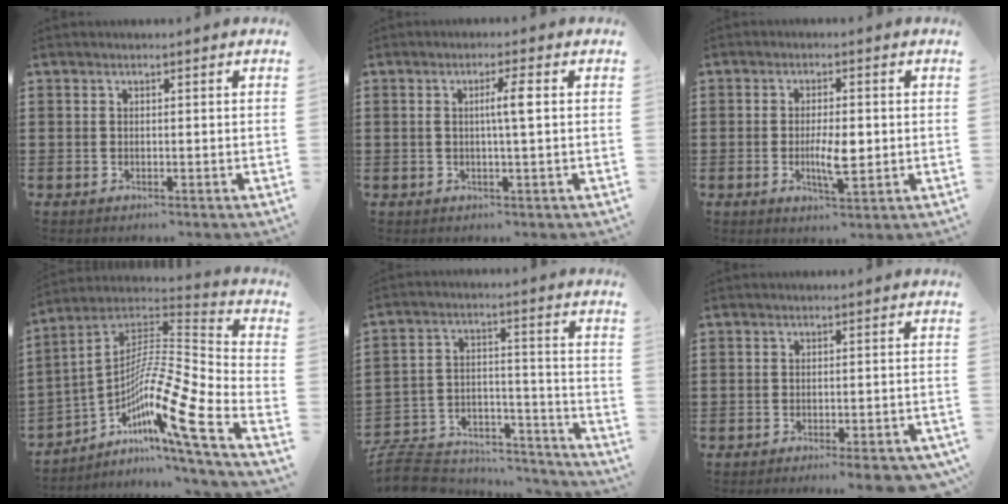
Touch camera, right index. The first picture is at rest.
{"total": 3.6, "force": [0.3, 0.0, 3.6], "torque": [-0.067, 0.000, -0.001]}
{"total": 5.2, "force": [-0.6, 1.5, 4.9], "torque": [-0.093, 0.001, -0.014]}
{"total": 13.4, "force": [-6.6, 0.7, 11.6], "torque": [-0.216, -0.032, -0.132]}
{"total": 7.8, "force": [-7.2, 2.4, 1.6], "torque": [-0.045, 0.007, -0.144]}
{"total": 3.3, "force": [-3.0, 0.1, 1.5], "torque": [-0.026, -0.003, -0.056]}